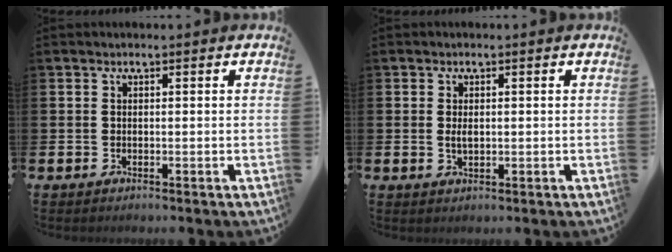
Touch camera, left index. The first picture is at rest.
{"total": 1.3, "force": [0.2, 0.6, 1.2], "torque": [-0.022, 0.002, 0.001]}